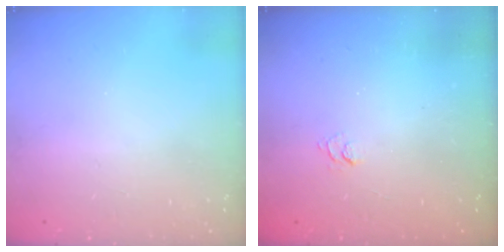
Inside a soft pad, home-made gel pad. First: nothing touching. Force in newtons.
{"total": 1.9, "press": 1.5, "slide": 1.3}